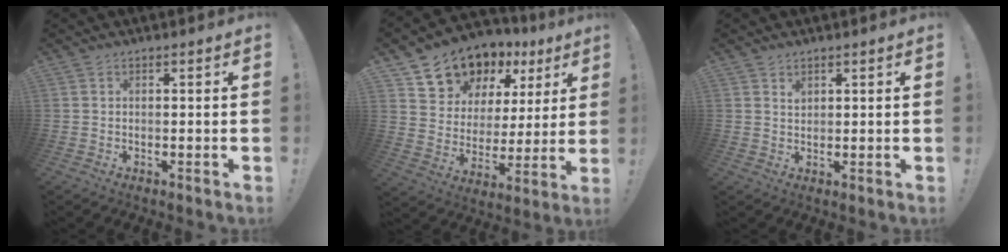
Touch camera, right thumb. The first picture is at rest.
{"total": 13.4, "force": [10.4, 7.9, 2.9], "torque": [-0.050, -0.083, 0.201]}
{"total": 1.6, "force": [1.1, 1.0, 0.5], "torque": [0.000, -0.006, 0.020]}